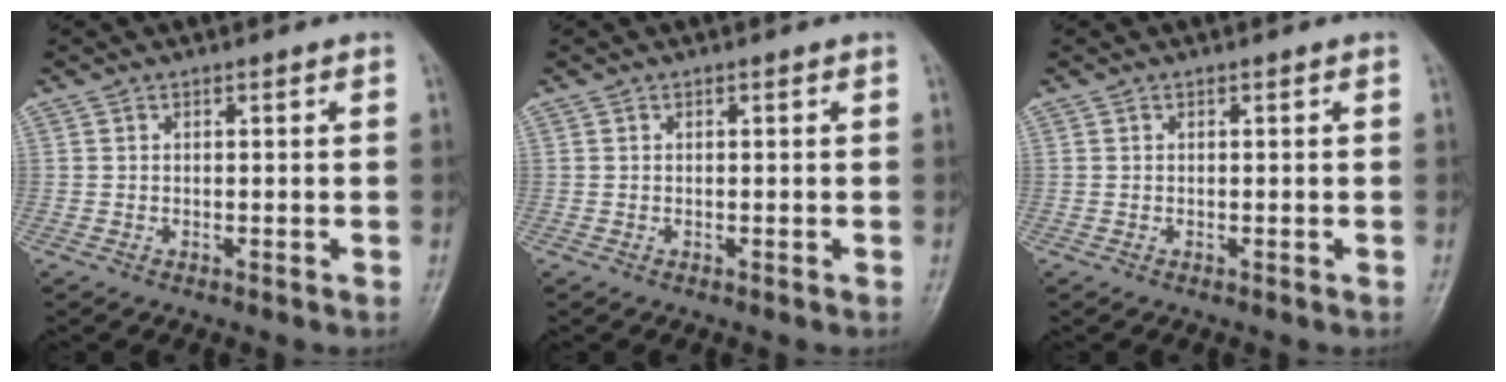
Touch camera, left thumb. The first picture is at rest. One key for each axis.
{"total": 0.0}
{"total": 0.0}